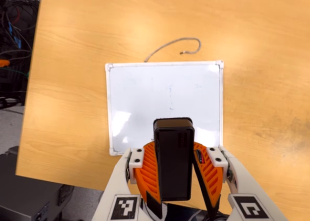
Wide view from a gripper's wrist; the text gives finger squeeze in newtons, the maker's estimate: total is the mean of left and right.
{"total": 8.0, "left": 8.1, "right": 7.8}